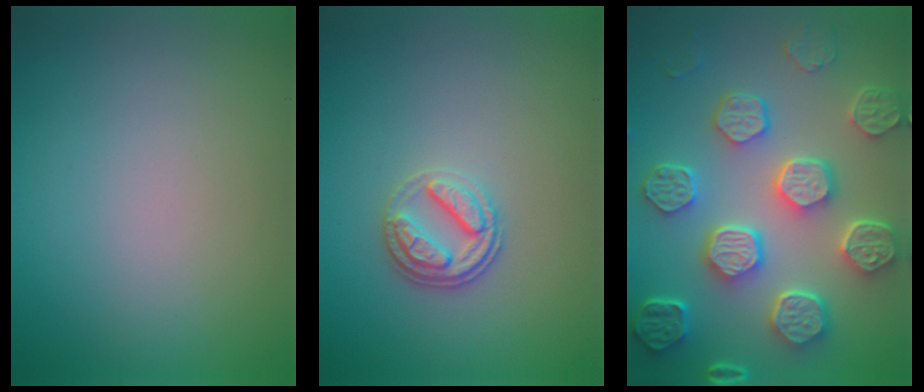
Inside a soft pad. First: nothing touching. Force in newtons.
{"total": 2.8, "press": 2.6, "slide": 1.1}
{"total": 8.5, "press": 6.5, "slide": 5.5}